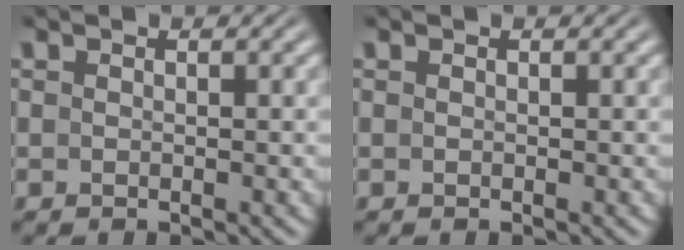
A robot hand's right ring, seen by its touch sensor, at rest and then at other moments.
{"total": 0.0}